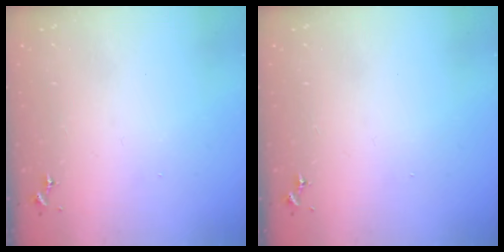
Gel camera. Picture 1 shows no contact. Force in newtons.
{"total": 0.0}